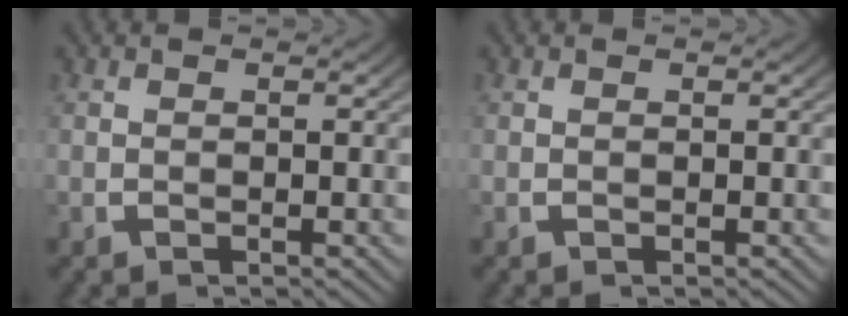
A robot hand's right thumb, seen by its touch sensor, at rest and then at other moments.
{"total": 0.0}